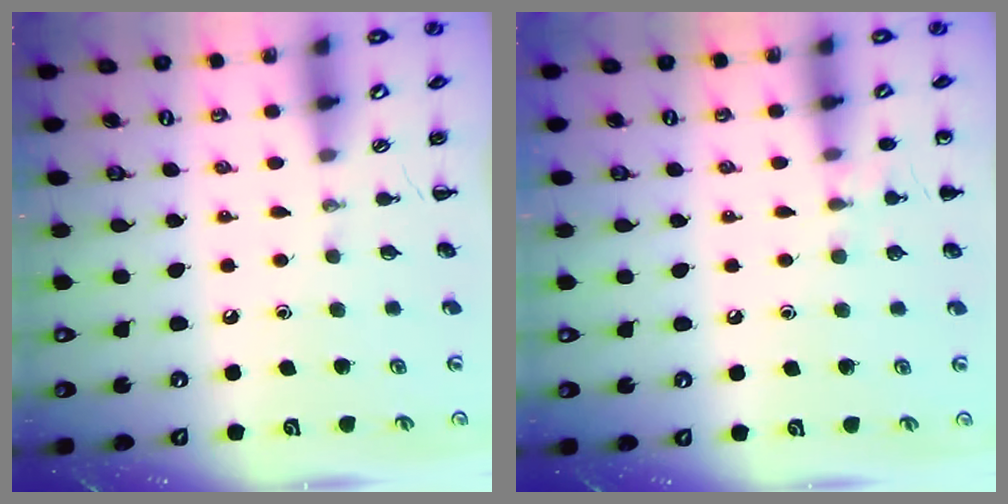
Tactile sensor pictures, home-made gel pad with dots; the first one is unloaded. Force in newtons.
{"total": 6.3, "press": 6.0, "slide": 2.0}